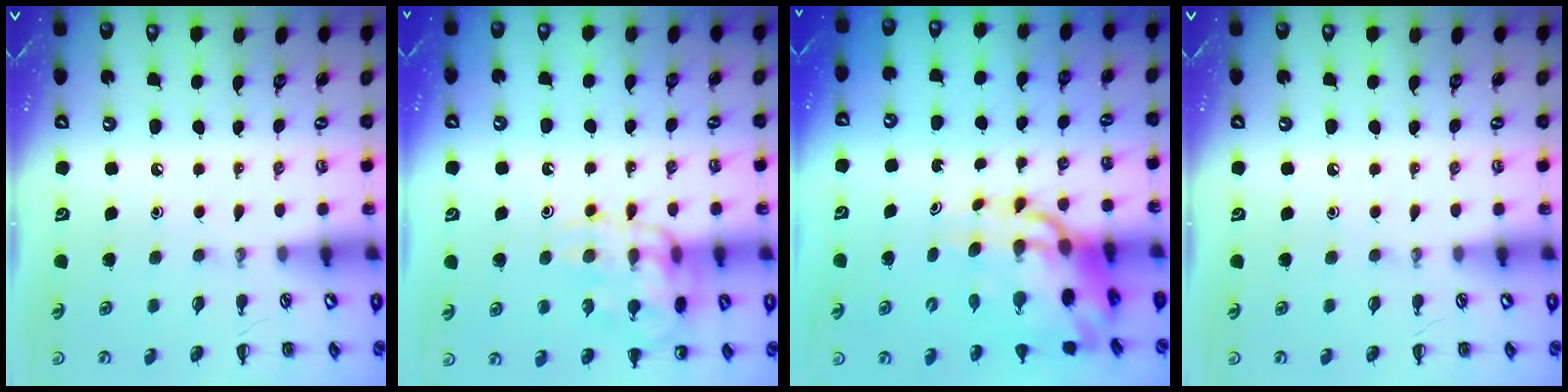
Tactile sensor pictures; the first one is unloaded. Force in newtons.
{"total": 15.5, "press": 15.4, "slide": 1.7}
{"total": 13.9, "press": 13.4, "slide": 3.8}
{"total": 0.0}